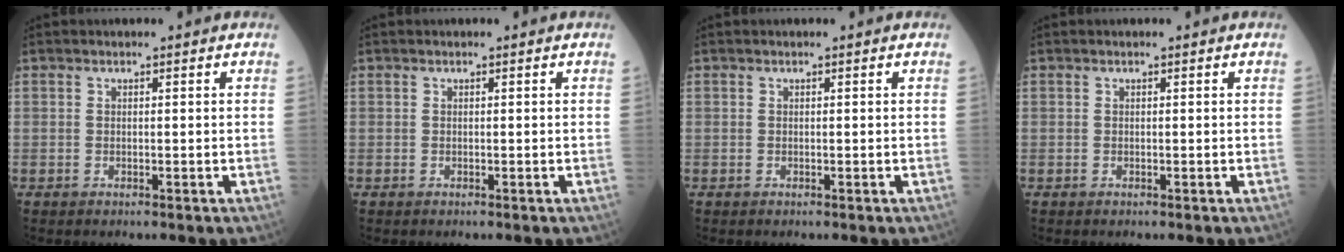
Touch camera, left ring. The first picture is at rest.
{"total": 0.0}
{"total": 0.0}
{"total": 0.0}